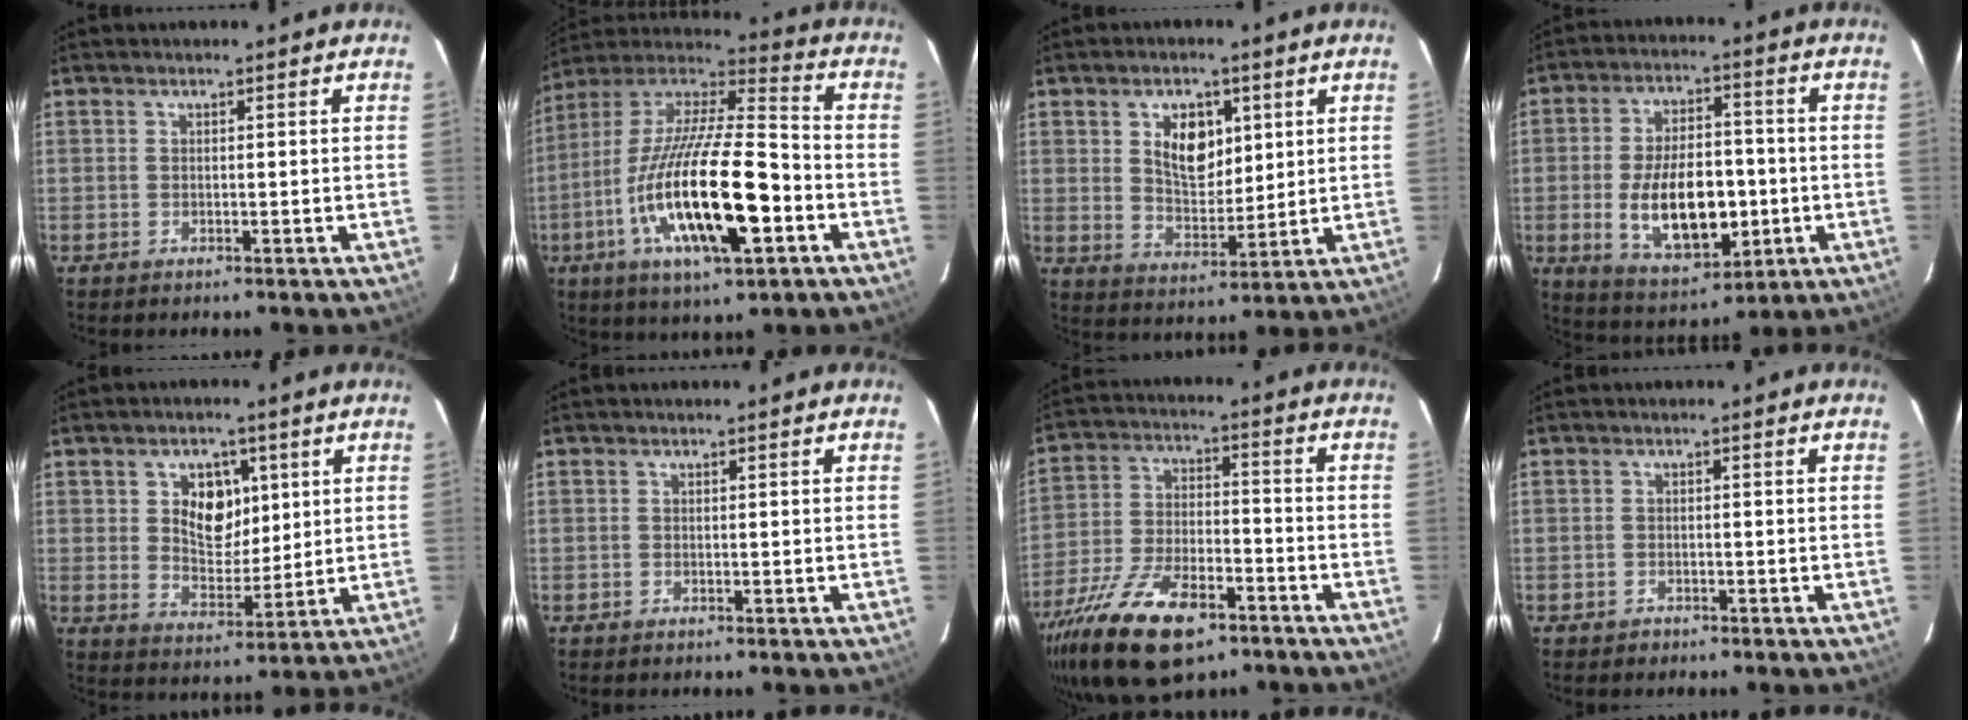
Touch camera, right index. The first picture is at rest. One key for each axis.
{"total": 24.6, "fx": -8.4, "fy": 6.8, "fz": 22.2, "tx": -0.414, "ty": -0.033, "tz": -0.153}
{"total": 8.8, "fx": 3.2, "fy": 5.5, "fz": 6.1, "tx": -0.100, "ty": 0.003, "tz": 0.062}
{"total": 15.8, "fx": -2.9, "fy": 8.1, "fz": 13.3, "tx": -0.249, "ty": 0.000, "tz": -0.027}
{"total": 8.5, "fx": 2.7, "fy": 5.9, "fz": 5.5, "tx": -0.091, "ty": 0.003, "tz": 0.051}
{"total": 0.0}
{"total": 18.9, "fx": -12.0, "fy": 7.9, "fz": 12.3, "tx": -0.257, "ty": -0.036, "tz": -0.208}
{"total": 1.2, "fx": -0.9, "fy": 0.9, "fz": 0.1, "tx": -0.002, "ty": 0.005, "tz": -0.011}